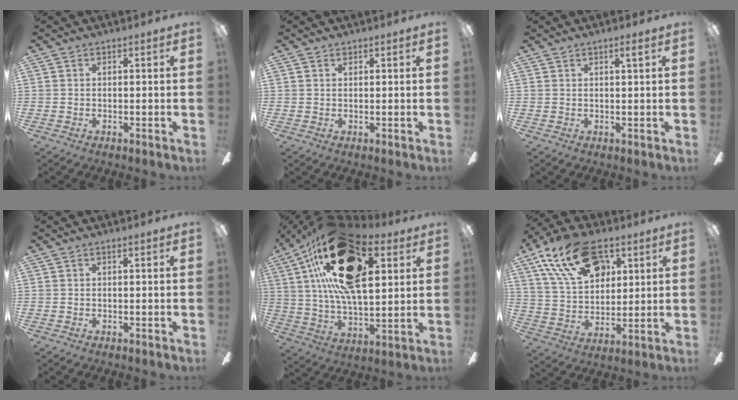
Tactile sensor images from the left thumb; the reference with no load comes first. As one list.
[{"total": 0.9, "force": [0.7, 0.5, 0.2], "torque": [-0.005, 0.001, 0.012]}, {"total": 1.4, "force": [1.1, 0.0, 0.8], "torque": [-0.019, -0.002, 0.019]}, {"total": 0.0}, {"total": 27.9, "force": [11.3, 14.0, 21.3], "torque": [-0.398, -0.030, 0.188]}, {"total": 20.9, "force": [10.3, 12.5, 13.2], "torque": [-0.241, -0.024, 0.184]}]